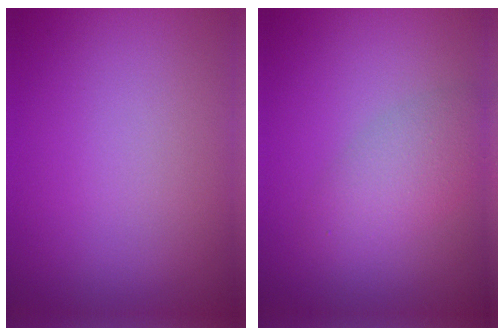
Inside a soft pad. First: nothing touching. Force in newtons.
{"total": 3.1, "press": 3.1, "slide": 0.1}